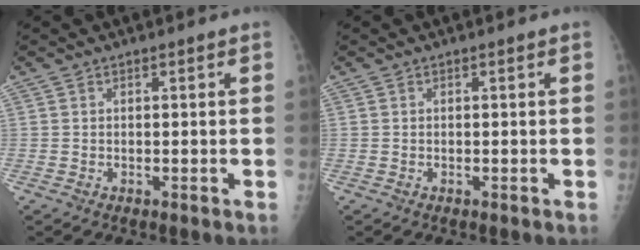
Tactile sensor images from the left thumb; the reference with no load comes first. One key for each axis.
{"total": 0.0}